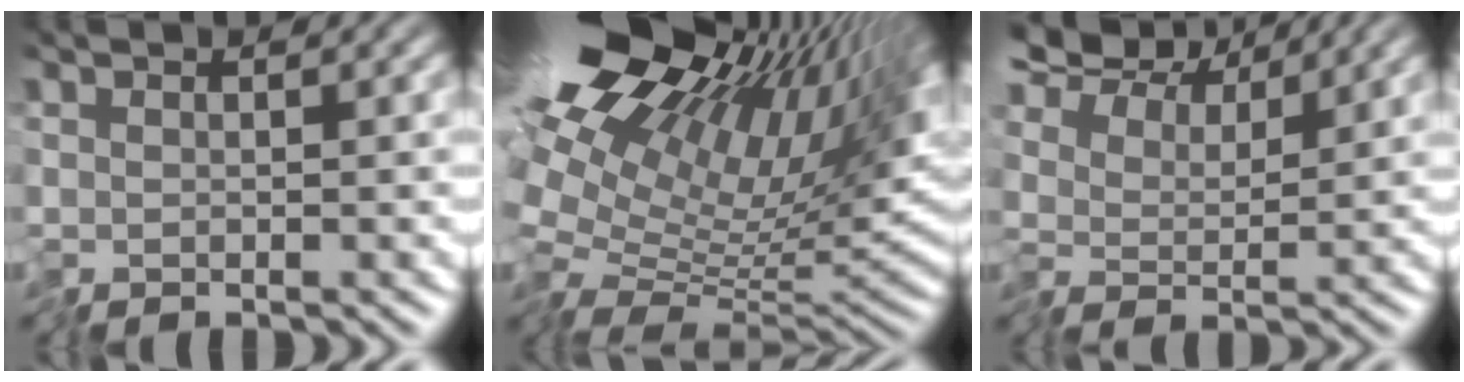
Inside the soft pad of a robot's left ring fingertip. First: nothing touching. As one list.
[{"total": 16.6, "force": [5.6, 7.8, 13.5], "torque": [-0.245, 0.027, 0.106]}, {"total": 7.5, "force": [6.0, 3.1, 3.4], "torque": [-0.081, 0.017, 0.095]}]